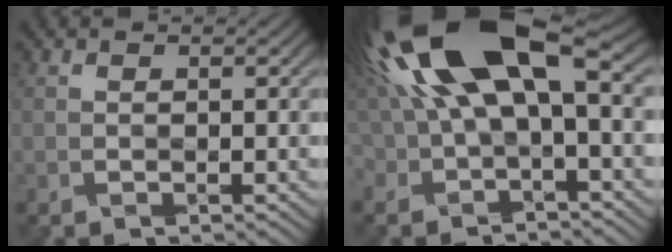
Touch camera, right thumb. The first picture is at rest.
{"total": 15.6, "force": [4.0, 6.0, 13.9], "torque": [-0.291, 0.018, 0.073]}